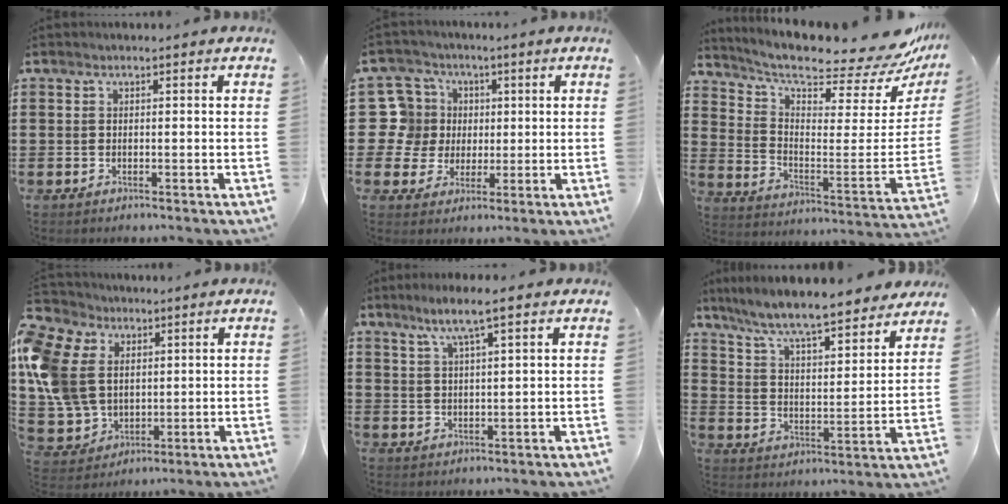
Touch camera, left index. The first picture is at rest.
{"total": 10.6, "force": [1.7, 9.9, 3.3], "torque": [-0.130, 0.010, 0.034]}
{"total": 8.9, "force": [7.9, 0.6, 4.1], "torque": [-0.094, -0.079, 0.127]}
{"total": 12.5, "force": [3.8, 9.6, 7.2], "torque": [-0.217, 0.005, 0.070]}
{"total": 5.3, "force": [3.3, 0.2, 4.2], "torque": [-0.087, 0.003, 0.056]}
{"total": 7.8, "force": [7.1, 0.2, 3.3], "torque": [-0.092, -0.047, 0.117]}